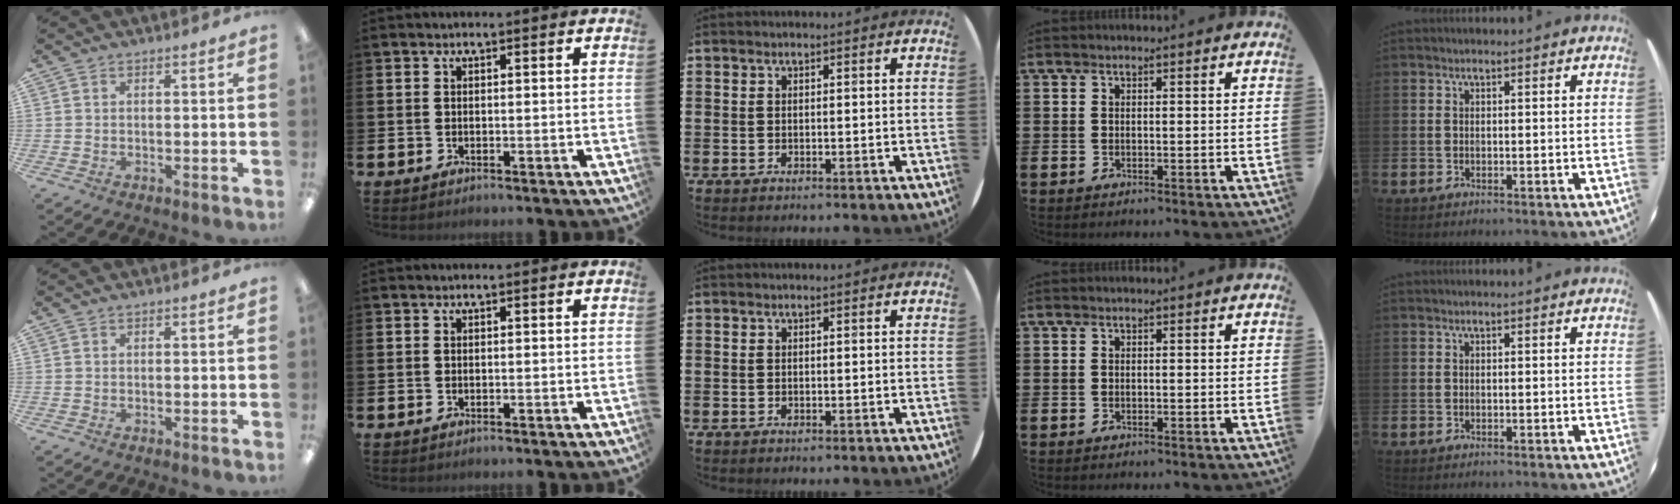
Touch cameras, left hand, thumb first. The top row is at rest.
{}